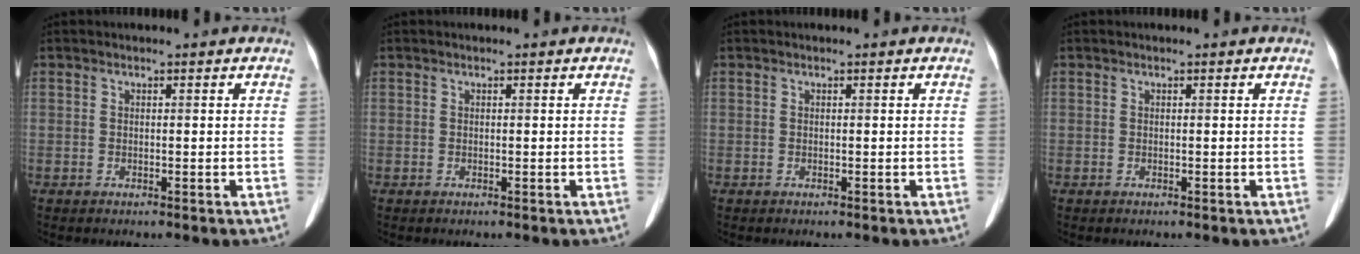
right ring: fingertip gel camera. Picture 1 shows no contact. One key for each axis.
{"total": 0.0}
{"total": 0.0}
{"total": 0.0}